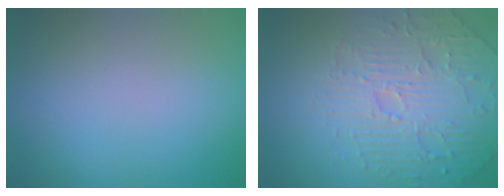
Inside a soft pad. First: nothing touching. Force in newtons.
{"total": 4.7, "press": 4.7, "slide": 0.5}